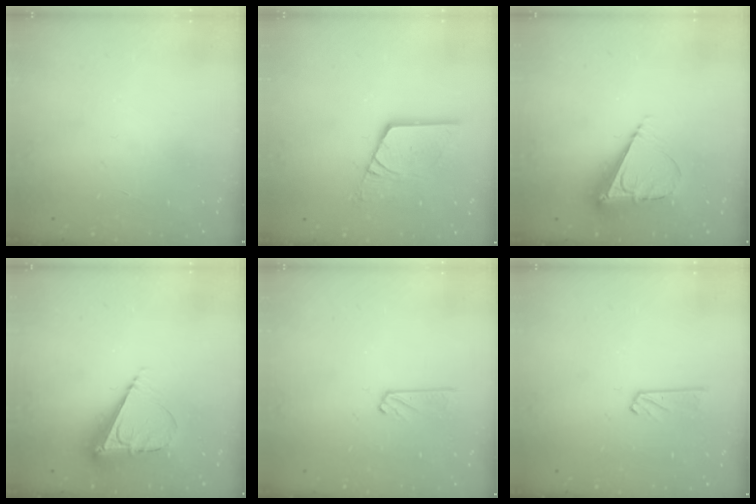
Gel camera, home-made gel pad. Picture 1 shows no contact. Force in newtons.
{"total": 12.6, "press": 12.5, "slide": 1.3}
{"total": 9.4, "press": 9.4, "slide": 1.0}
{"total": 9.4, "press": 9.4, "slide": 1.0}
{"total": 4.1, "press": 4.1, "slide": 0.3}
{"total": 4.0, "press": 3.9, "slide": 0.3}